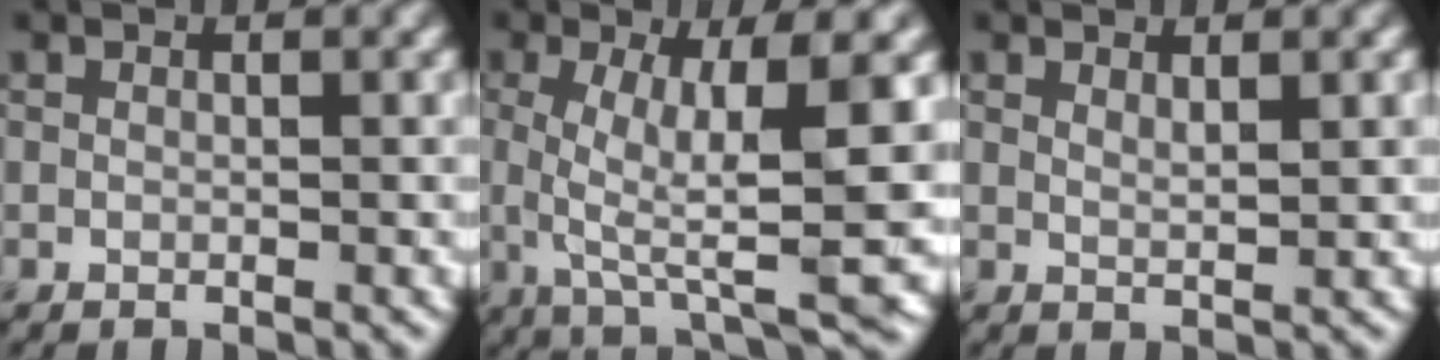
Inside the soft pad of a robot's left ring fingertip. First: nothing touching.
{"total": 9.8, "force": [0.4, 2.6, 9.4], "torque": [-0.159, -0.009, 0.010]}
{"total": 1.3, "force": [0.9, 0.3, 0.9], "torque": [-0.012, -0.002, 0.014]}